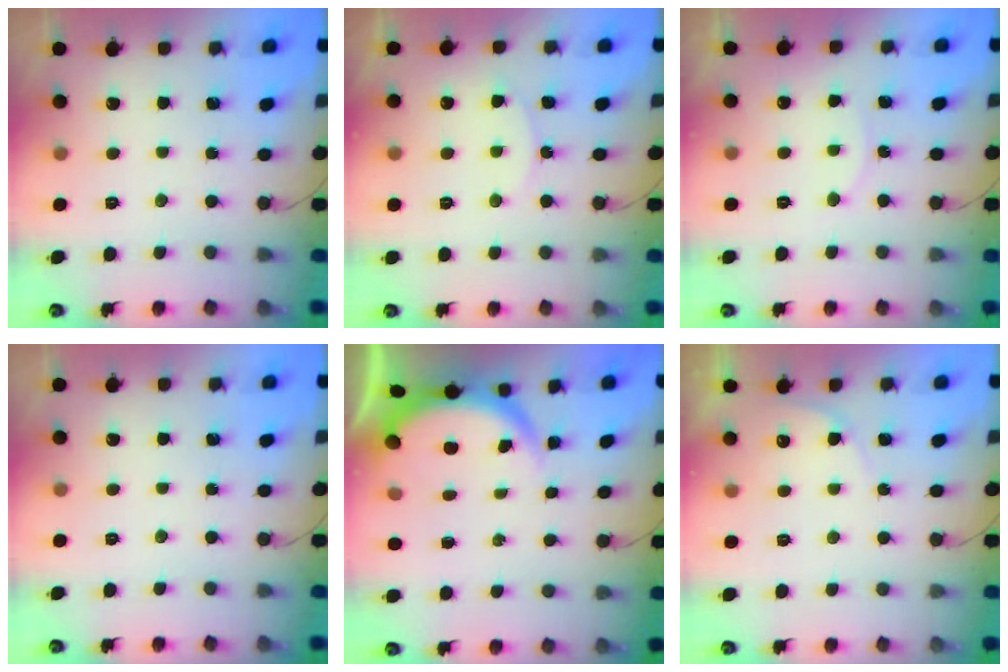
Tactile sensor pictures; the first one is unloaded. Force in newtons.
{"total": 6.6, "press": 6.6, "slide": 0.5}
{"total": 4.2, "press": 4.2, "slide": 0.4}
{"total": 0.0}
{"total": 3.8, "press": 3.8, "slide": 0.1}
{"total": 3.8, "press": 3.8, "slide": 0.4}